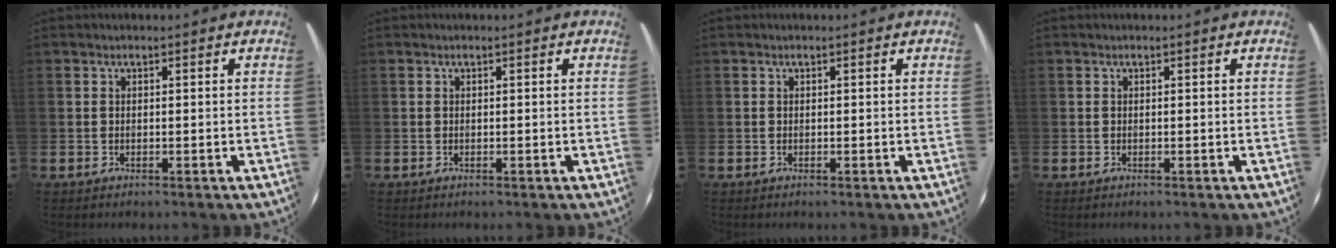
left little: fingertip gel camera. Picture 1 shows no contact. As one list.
[{"total": 0.0}, {"total": 0.0}, {"total": 0.0}]